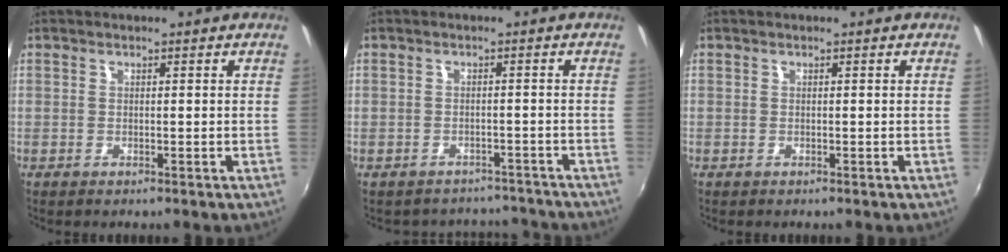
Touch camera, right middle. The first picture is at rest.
{"total": 7.6, "force": [-6.2, 4.3, 0.7], "torque": [-0.011, 0.038, -0.073]}
{"total": 0.0}